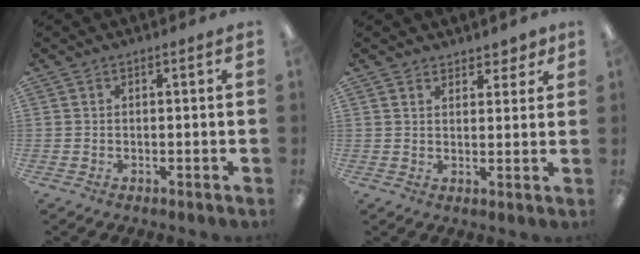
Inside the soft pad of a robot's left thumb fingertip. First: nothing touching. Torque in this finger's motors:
{"motor_torque": [0.13, 0.17, -0.39, 0.09, 0.00]}